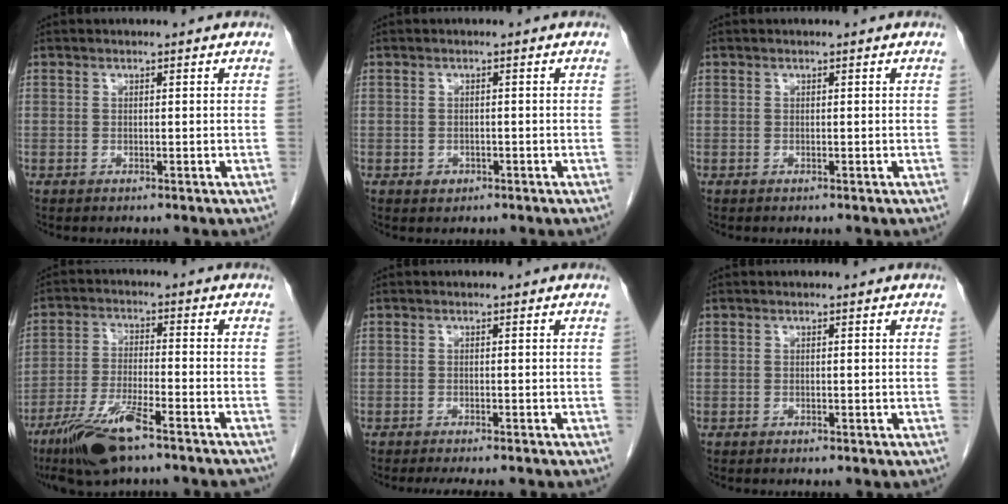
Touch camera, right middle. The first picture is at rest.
{"total": 1.2, "force": [-0.5, 1.1, 0.4], "torque": [-0.004, 0.004, -0.002]}
{"total": 0.0}
{"total": 12.7, "force": [-9.4, 1.5, 8.4], "torque": [-0.158, -0.023, -0.164]}
{"total": 6.8, "force": [-6.0, 1.3, 3.0], "torque": [-0.034, -0.010, -0.079]}
{"total": 0.7, "force": [-0.5, 0.2, 0.4], "torque": [-0.008, -0.001, -0.004]}